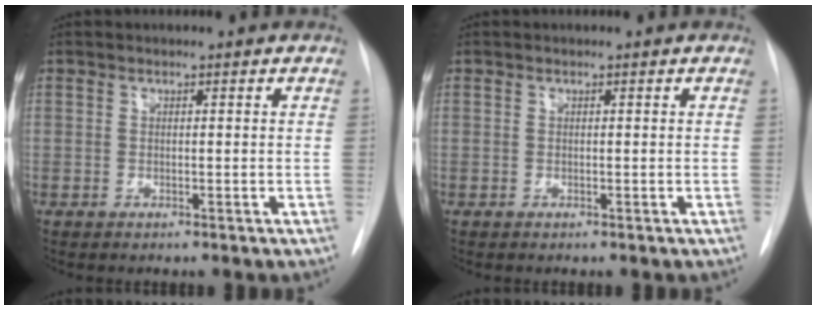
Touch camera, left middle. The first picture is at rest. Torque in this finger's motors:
{"motor_torque": [0.00, 0.00, 0.00, 0.00]}